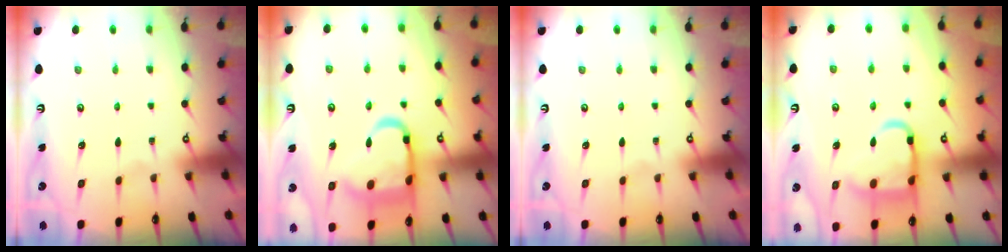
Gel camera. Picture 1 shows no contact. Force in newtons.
{"total": 15.6, "press": 15.5, "slide": 1.4}
{"total": 0.0}
{"total": 13.8, "press": 13.7, "slide": 1.5}